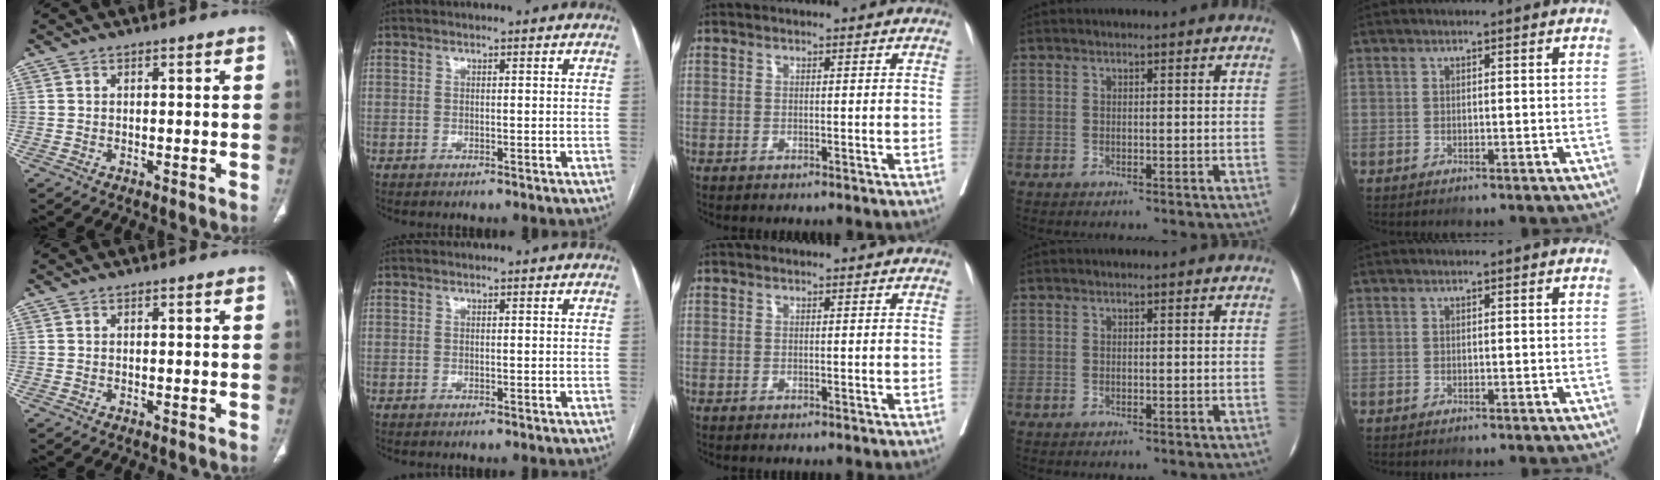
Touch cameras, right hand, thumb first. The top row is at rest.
{}